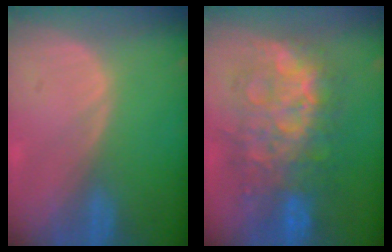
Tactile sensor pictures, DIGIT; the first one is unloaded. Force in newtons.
{"total": 11.8, "press": 11.8, "slide": 1.2}